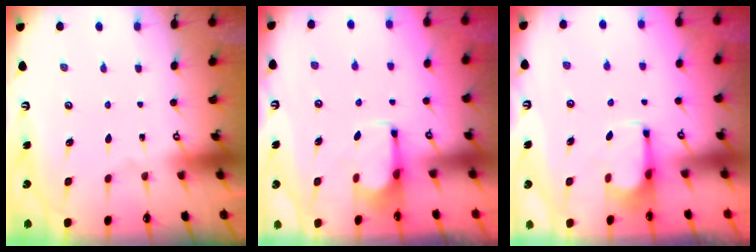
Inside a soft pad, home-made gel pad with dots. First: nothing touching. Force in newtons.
{"total": 2.4, "press": 2.2, "slide": 0.8}
{"total": 2.4, "press": 2.2, "slide": 0.8}